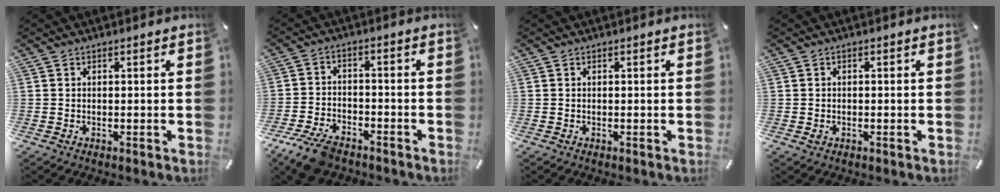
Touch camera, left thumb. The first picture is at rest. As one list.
[{"total": 8.1, "force": [-5.9, 3.9, 4.0], "torque": [-0.083, 0.025, -0.111]}, {"total": 0.0}, {"total": 1.0, "force": [-0.3, 0.8, 0.6], "torque": [-0.011, 0.001, -0.007]}]